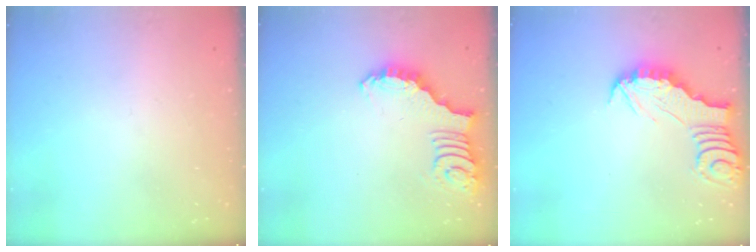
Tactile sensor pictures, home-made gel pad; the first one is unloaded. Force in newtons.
{"total": 2.7, "press": 2.7, "slide": 0.5}
{"total": 2.7, "press": 2.7, "slide": 0.1}